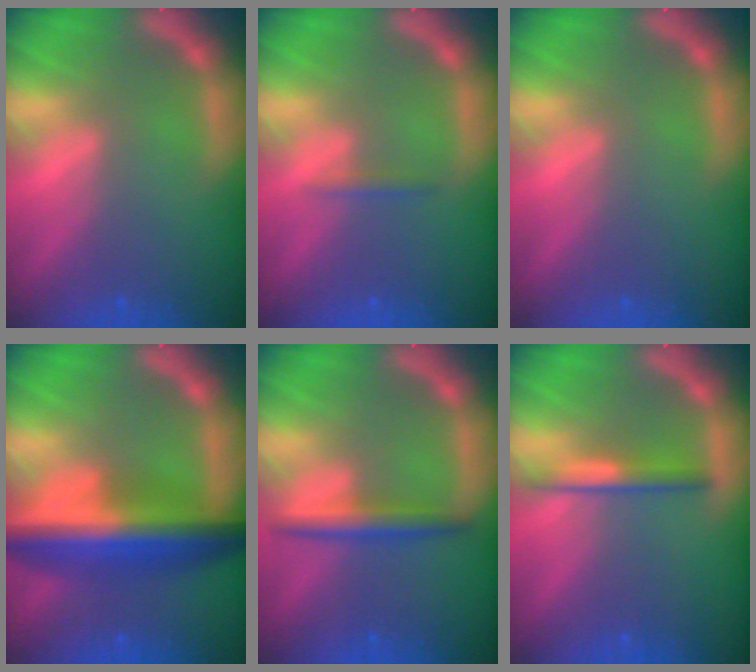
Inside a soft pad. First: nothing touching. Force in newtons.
{"total": 0.9}
{"total": 0.0}
{"total": 9.5}
{"total": 3.0}
{"total": 2.4}